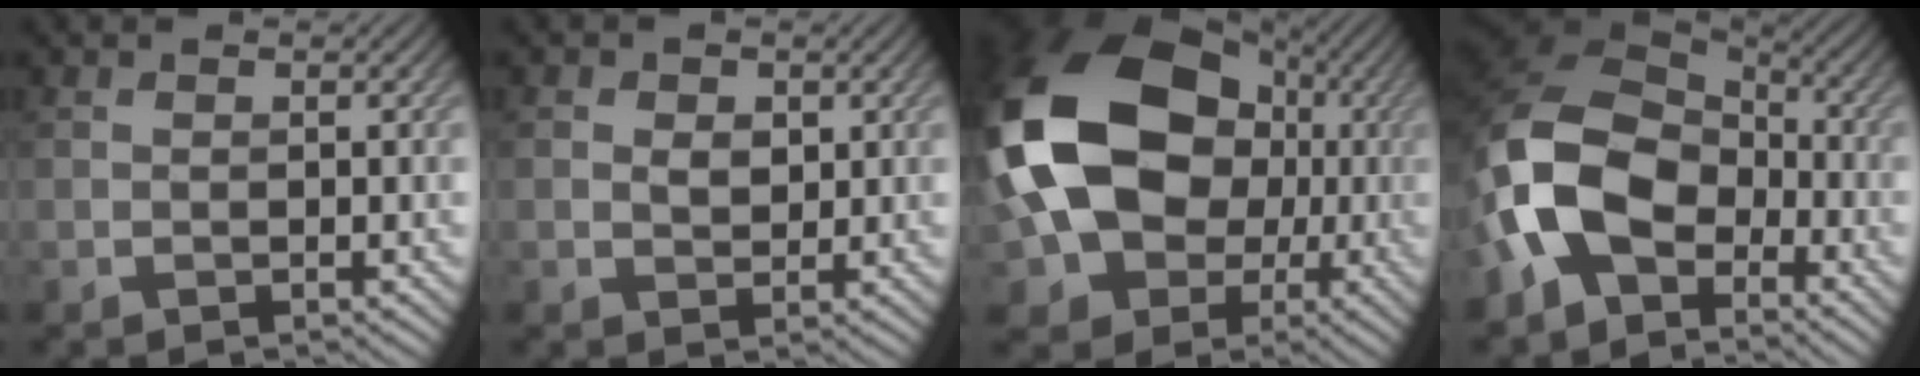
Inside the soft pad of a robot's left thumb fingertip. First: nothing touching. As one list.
[{"total": 2.1, "force": [0.5, 1.6, 1.3], "torque": [-0.025, -0.002, 0.006]}, {"total": 20.0, "force": [0.8, 15.5, 12.5], "torque": [-0.278, -0.015, 0.021]}, {"total": 11.9, "force": [-4.7, 7.8, 7.6], "torque": [-0.170, -0.006, -0.108]}]